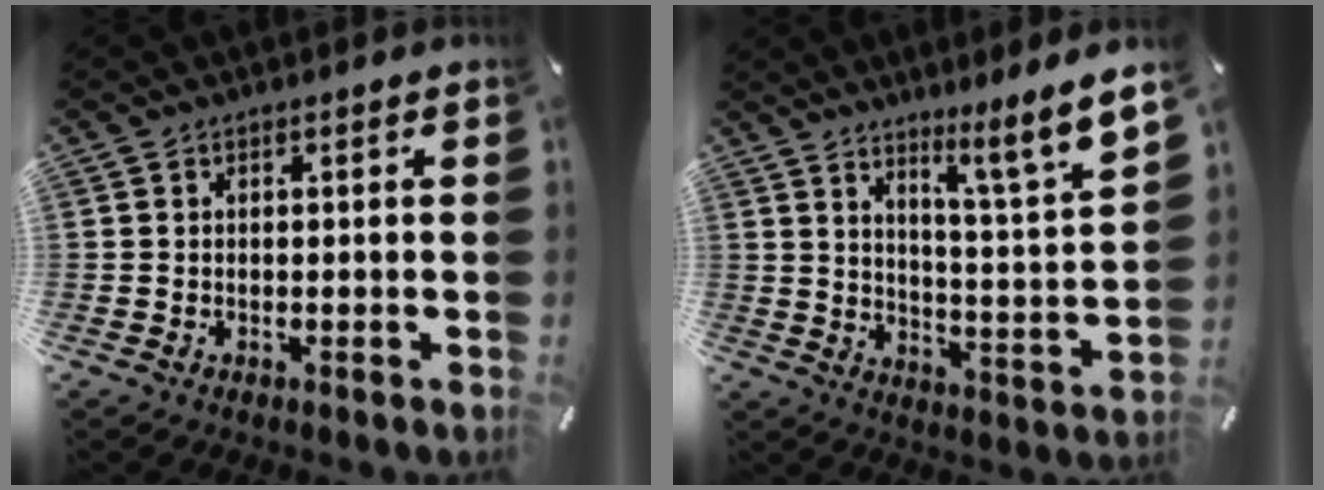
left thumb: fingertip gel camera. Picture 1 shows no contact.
{"total": 9.9, "force": [7.8, -0.4, 6.0], "torque": [-0.083, -0.076, 0.120]}